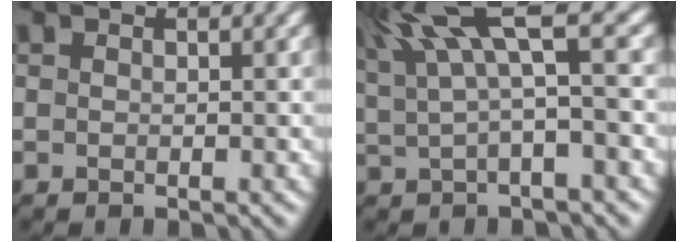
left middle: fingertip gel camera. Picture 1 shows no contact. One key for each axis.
{"total": 6.7, "fx": 3.4, "fy": 1.1, "fz": 5.7, "tx": -0.106, "ty": 0.019, "tz": 0.060}